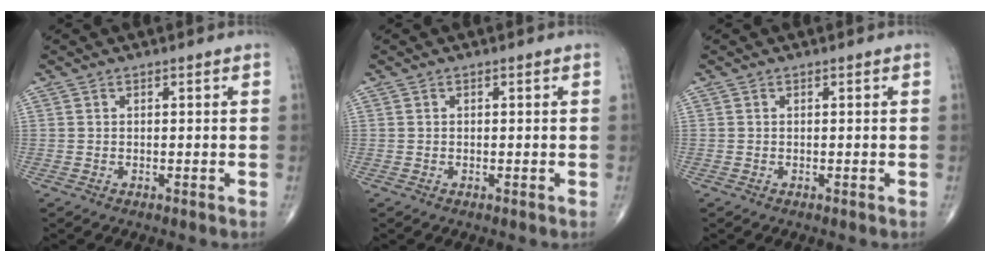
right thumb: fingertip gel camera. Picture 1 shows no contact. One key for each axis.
{"total": 0.0}
{"total": 0.0}